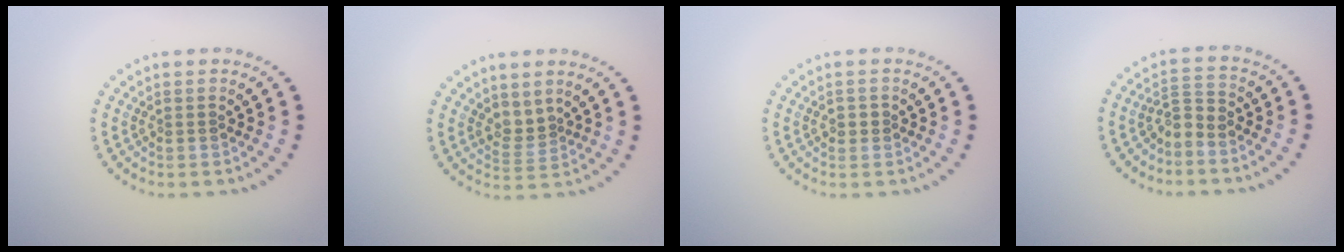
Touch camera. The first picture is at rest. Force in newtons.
{"total": 1.8, "press": 1.1, "slide": 1.4}
{"total": 1.0, "press": 1.0, "slide": 0.3}
{"total": 2.1, "press": 1.4, "slide": 1.6}